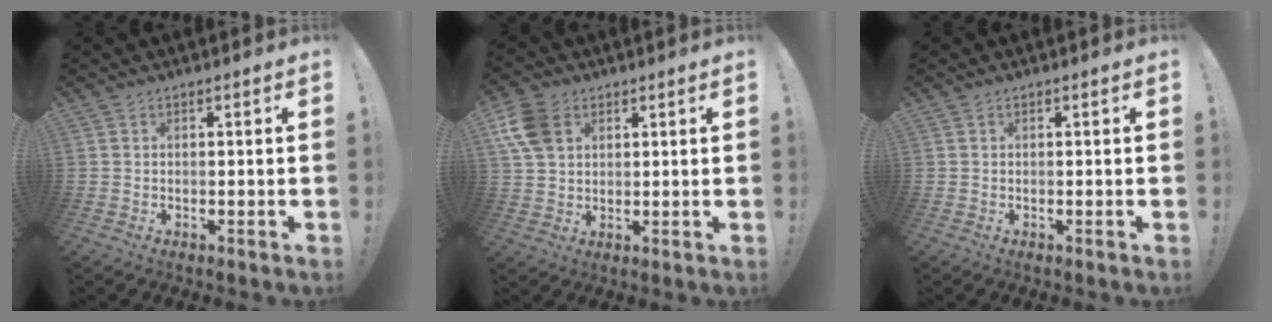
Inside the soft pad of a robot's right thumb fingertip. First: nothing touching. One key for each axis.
{"total": 10.2, "fx": 3.8, "fy": 7.3, "fz": 6.0, "tx": -0.111, "ty": 0.001, "tz": 0.077}
{"total": 0.0}